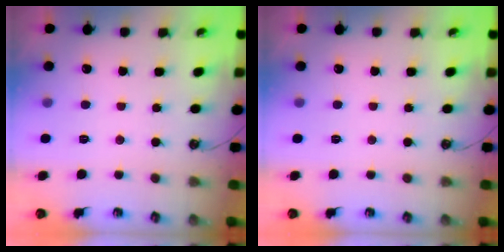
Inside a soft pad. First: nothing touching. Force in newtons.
{"total": 0.0}